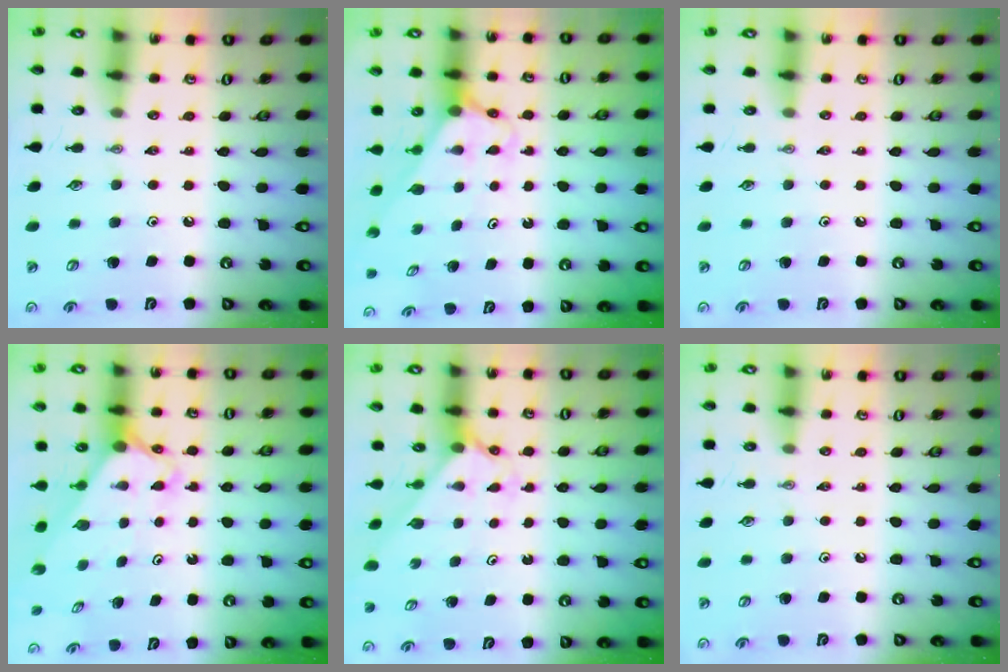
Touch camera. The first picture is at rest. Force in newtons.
{"total": 2.6, "press": 2.6, "slide": 0.2}
{"total": 0.0}
{"total": 2.3, "press": 2.3, "slide": 0.2}
{"total": 2.2, "press": 2.2, "slide": 0.3}
{"total": 0.0}